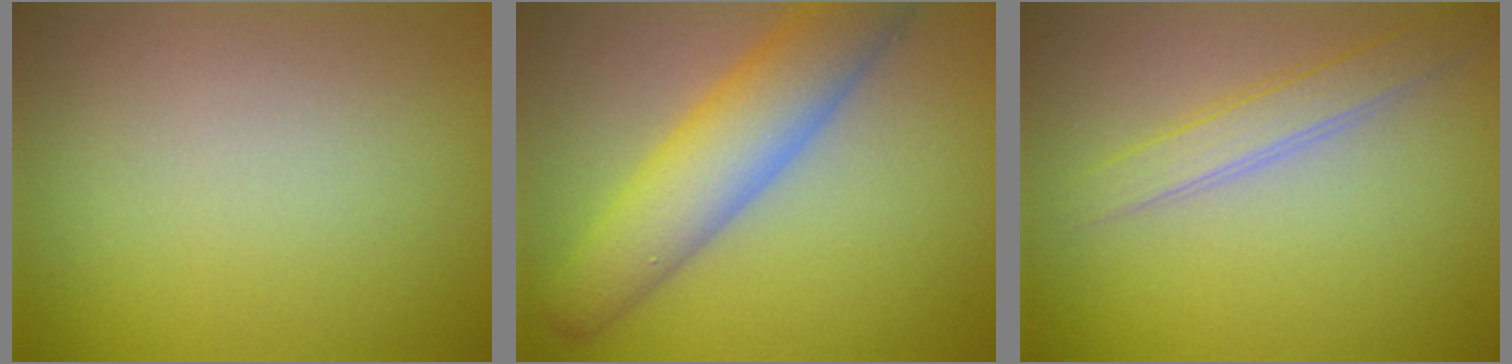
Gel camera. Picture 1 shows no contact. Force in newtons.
{"total": 6.9, "press": 6.8, "slide": 0.3}
{"total": 2.5, "press": 2.5, "slide": 0.1}